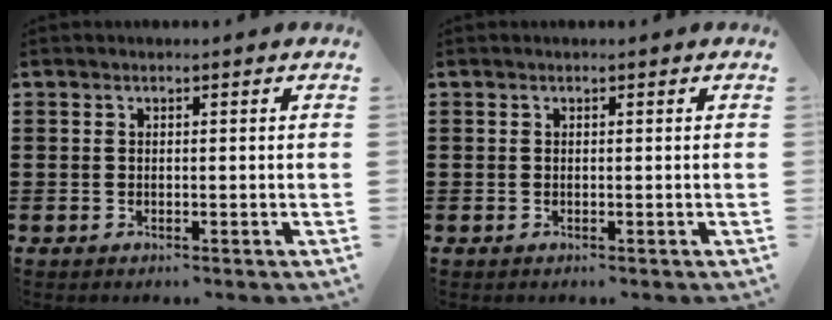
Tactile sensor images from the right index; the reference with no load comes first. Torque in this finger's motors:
{"motor_torque": [0.29, 0.38, 0.00, 0.00]}